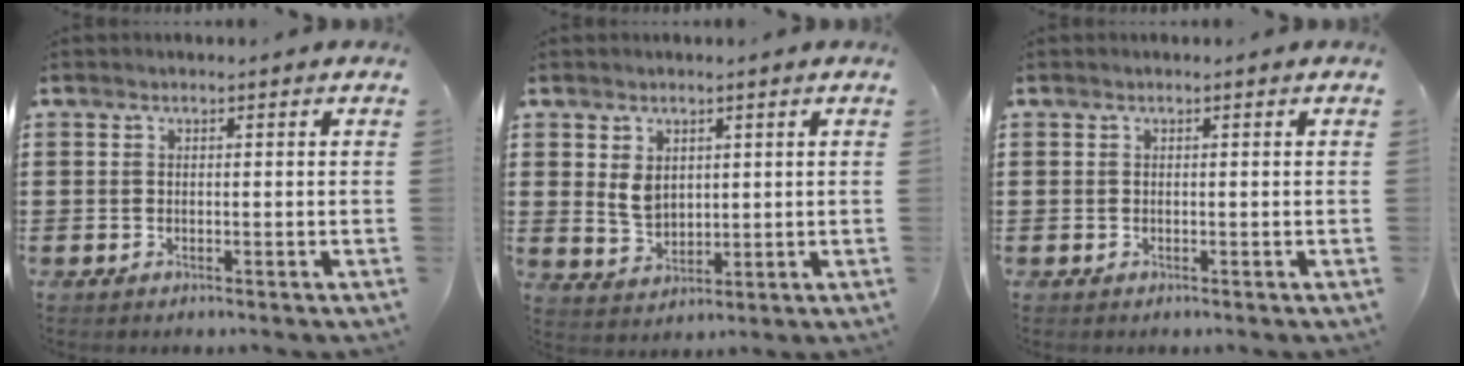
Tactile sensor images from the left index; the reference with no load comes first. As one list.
[{"total": 3.7, "force": [1.6, 2.6, 2.0], "torque": [-0.040, 0.005, 0.028]}, {"total": 0.0}]